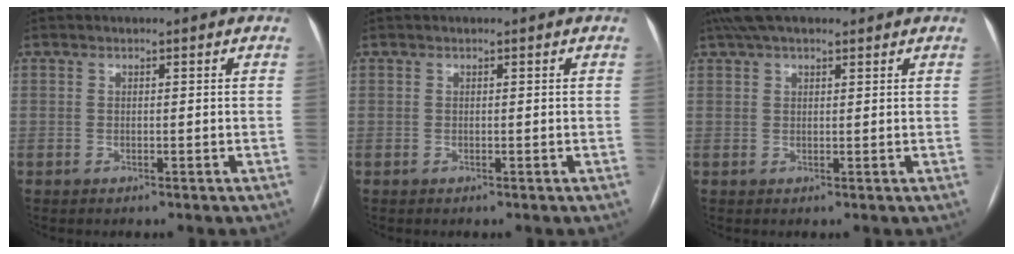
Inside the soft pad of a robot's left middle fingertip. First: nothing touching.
{"total": 0.0}
{"total": 6.5, "force": [5.0, 2.1, 3.7], "torque": [-0.065, 0.043, 0.089]}